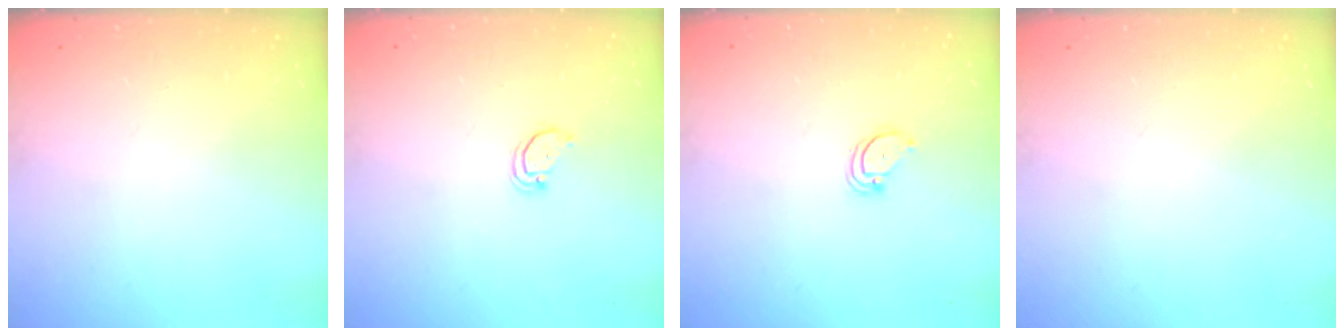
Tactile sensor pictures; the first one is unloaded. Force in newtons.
{"total": 2.1, "press": 2.1, "slide": 0.2}
{"total": 3.0, "press": 3.0, "slide": 0.2}
{"total": 0.0}